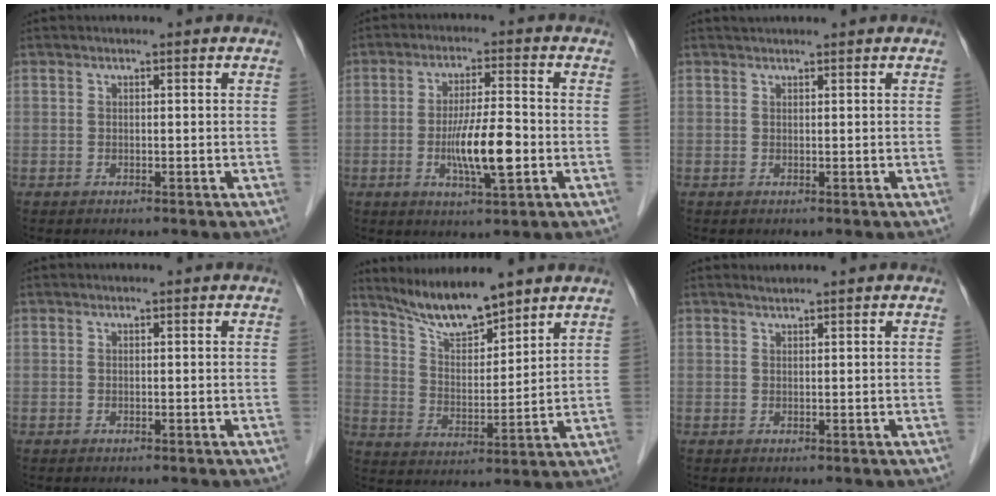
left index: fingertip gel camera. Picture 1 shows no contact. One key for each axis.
{"total": 8.0, "fx": -1.9, "fy": 0.9, "fz": 7.8, "tx": -0.147, "ty": -0.009, "tz": -0.035}
{"total": 1.1, "fx": 1.1, "fy": 0.1, "fz": 0.3, "tx": -0.009, "ty": 0.016, "tz": 0.025}
{"total": 0.0}
{"total": 9.1, "fx": 8.2, "fy": 0.8, "fz": 3.7, "tx": -0.077, "ty": 0.001, "tz": 0.160}
{"total": 0.7, "fx": 0.7, "fy": -0.2, "fz": 0.1, "tx": -0.010, "ty": 0.003, "tz": 0.017}